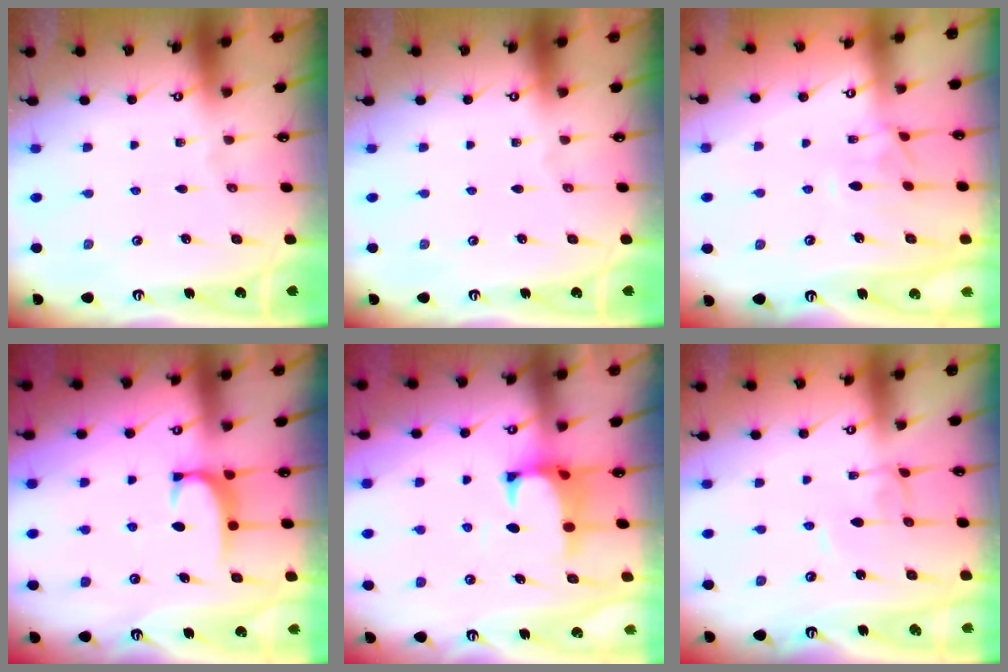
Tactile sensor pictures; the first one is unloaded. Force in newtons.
{"total": 0.0}
{"total": 0.8, "press": 0.1, "slide": 0.7}
{"total": 1.6, "press": 1.6, "slide": 0.5}
{"total": 1.3, "press": 0.8, "slide": 1.0}
{"total": 2.1, "press": 2.1, "slide": 0.1}